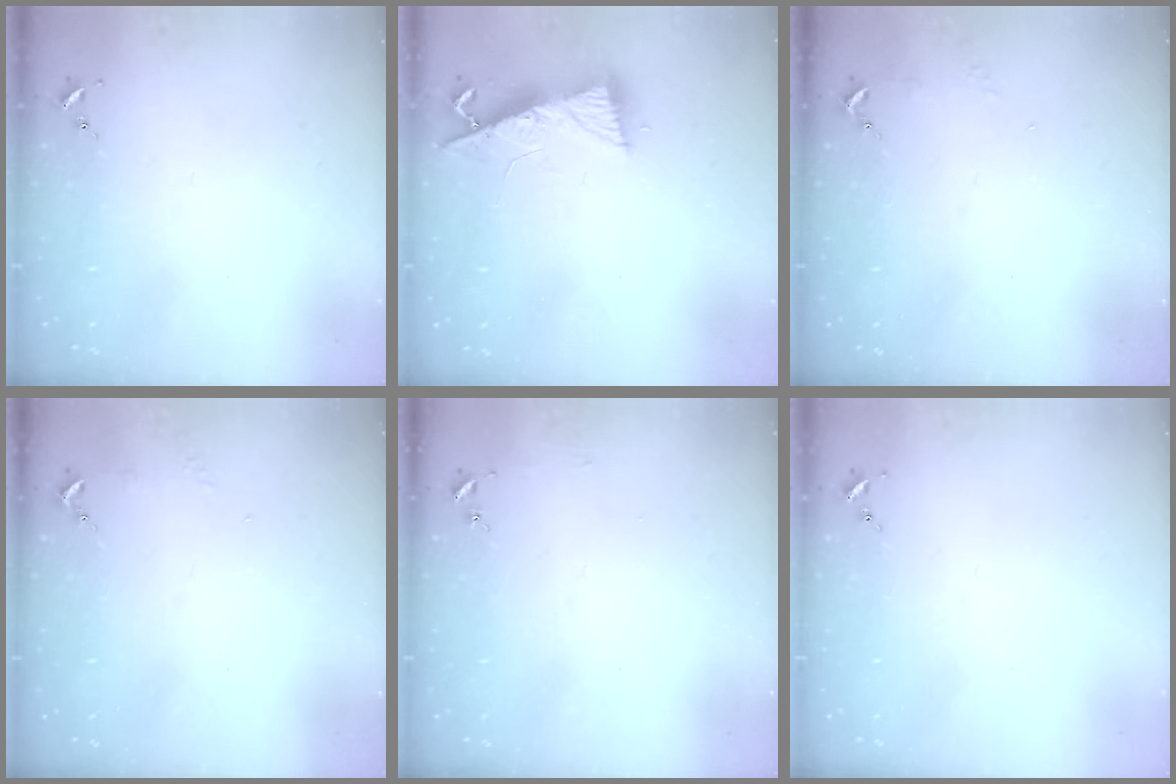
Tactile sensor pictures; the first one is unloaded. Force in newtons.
{"total": 9.0, "press": 9.0, "slide": 1.1}
{"total": 2.9, "press": 2.8, "slide": 0.3}
{"total": 2.9, "press": 2.8, "slide": 0.3}
{"total": 2.5, "press": 2.5, "slide": 0.2}
{"total": 0.0}